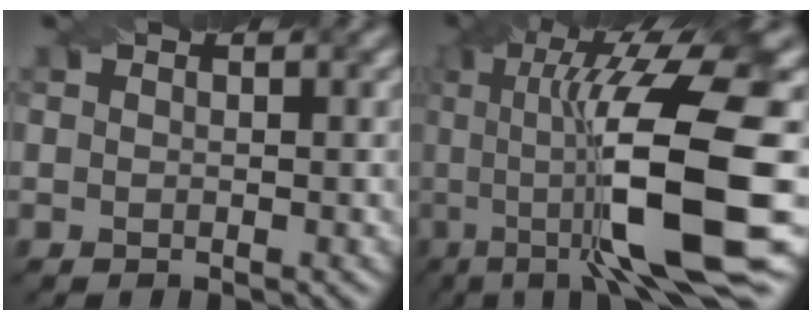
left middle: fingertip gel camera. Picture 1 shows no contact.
{"total": 14.8, "force": [-1.2, 3.3, 14.3], "torque": [-0.211, 0.013, -0.022]}